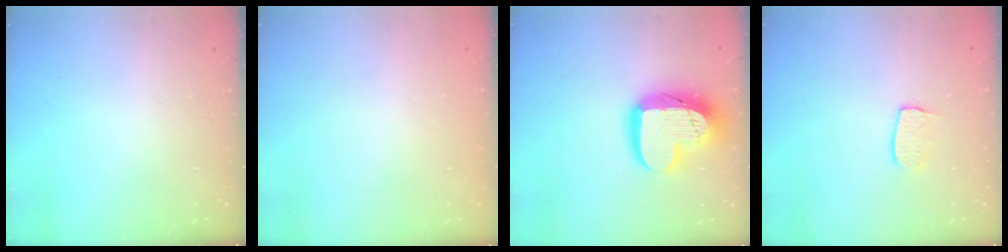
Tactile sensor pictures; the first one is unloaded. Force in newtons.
{"total": 0.0}
{"total": 18.4, "press": 18.3, "slide": 1.4}
{"total": 6.8, "press": 6.8, "slide": 0.4}